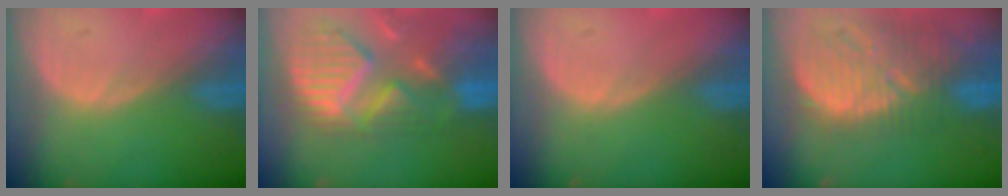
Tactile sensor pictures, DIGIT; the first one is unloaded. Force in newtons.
{"total": 12.6, "press": 10.7, "slide": 6.8}
{"total": 0.0}
{"total": 12.8, "press": 11.3, "slide": 6.0}